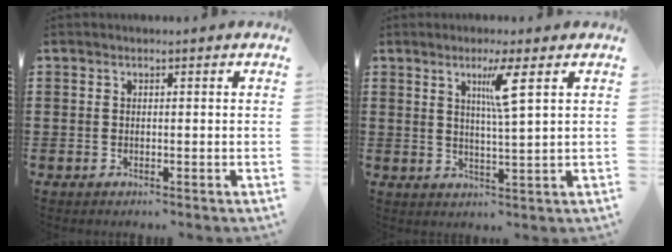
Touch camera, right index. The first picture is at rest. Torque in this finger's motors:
{"motor_torque": [0.13, -0.02, 0.31, 0.08]}